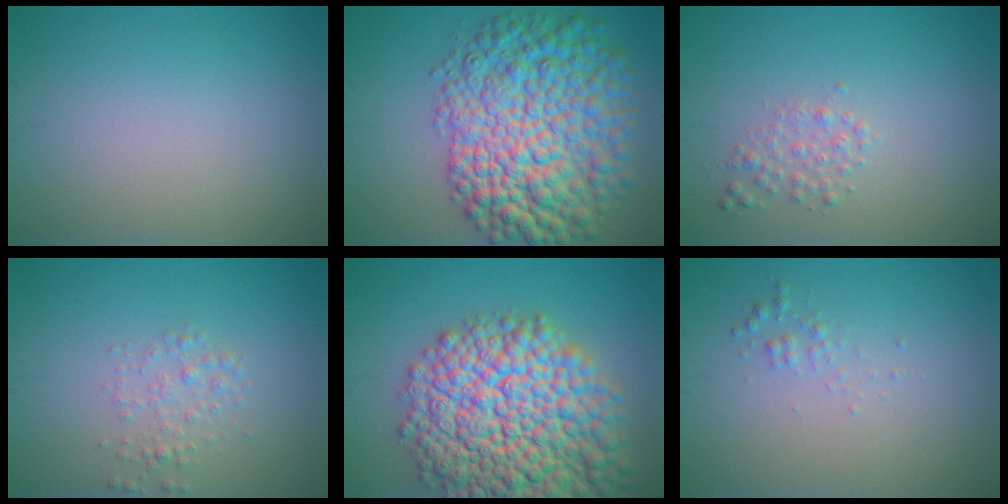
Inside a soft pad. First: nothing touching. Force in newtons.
{"total": 12.8, "press": 12.8, "slide": 0.4}
{"total": 1.5, "press": 1.5, "slide": 0.1}
{"total": 1.7, "press": 1.7, "slide": 0.1}
{"total": 15.8, "press": 15.8, "slide": 0.7}
{"total": 0.9, "press": 0.9, "slide": 0.0}